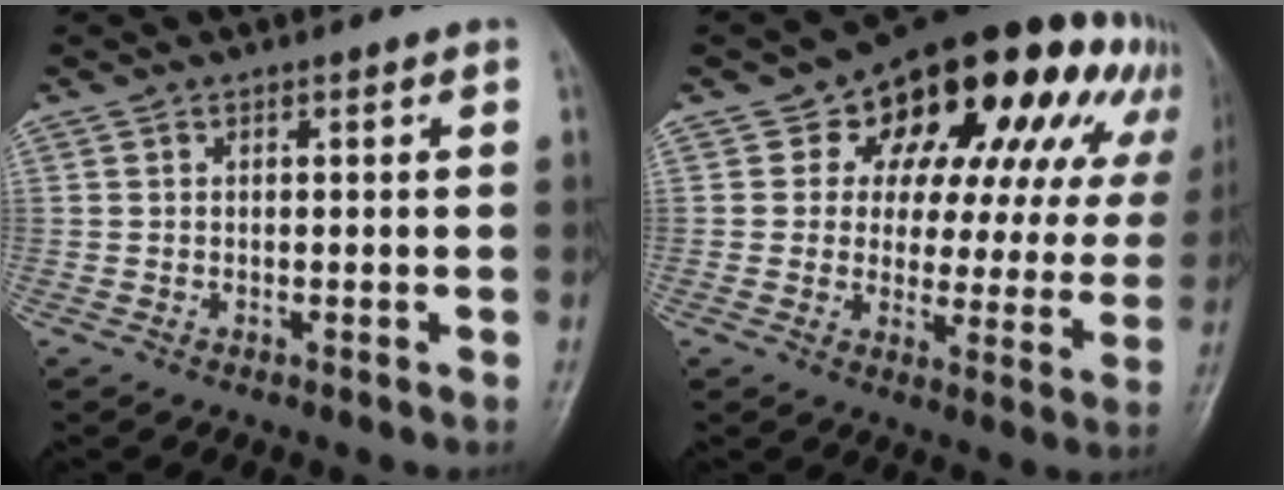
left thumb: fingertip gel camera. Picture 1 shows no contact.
{"total": 24.2, "force": [11.7, 14.0, 16.0], "torque": [-0.166, 0.007, 0.155]}